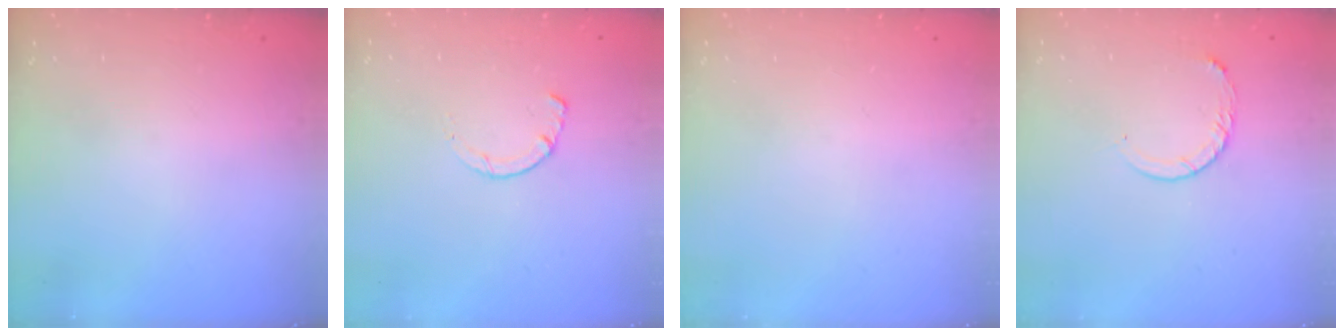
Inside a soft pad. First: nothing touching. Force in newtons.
{"total": 1.8, "press": 1.7, "slide": 0.3}
{"total": 0.0}
{"total": 5.7, "press": 5.7, "slide": 0.6}